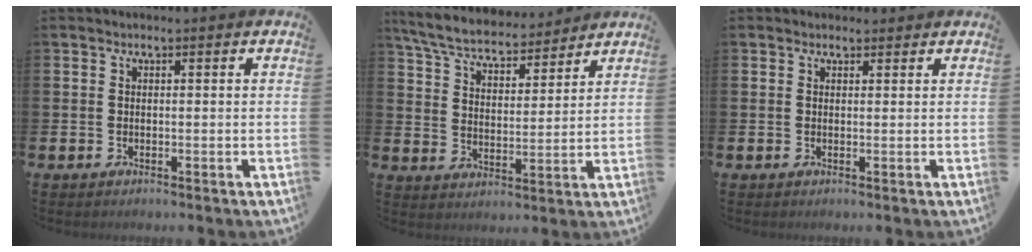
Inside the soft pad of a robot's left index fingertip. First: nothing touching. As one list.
[{"total": 6.4, "force": [6.0, 1.4, 1.7], "torque": [-0.067, -0.037, 0.104]}, {"total": 0.6, "force": [0.5, 0.4, 0.0], "torque": [0.014, 0.000, 0.006]}]